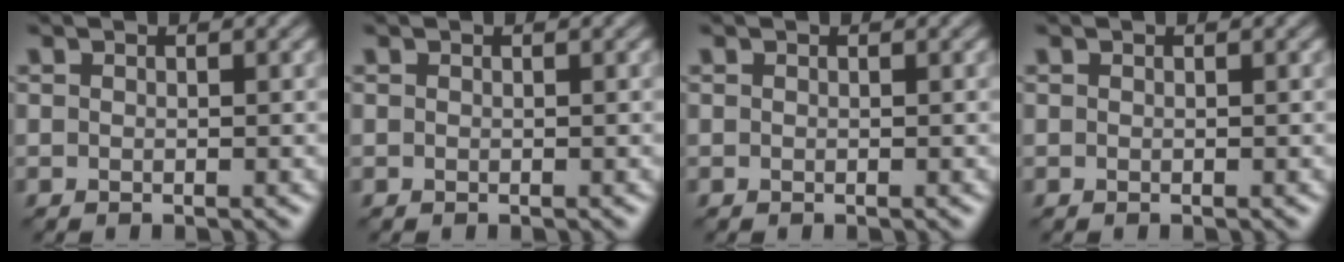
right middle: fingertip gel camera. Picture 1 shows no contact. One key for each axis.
{"total": 0.0}
{"total": 0.0}
{"total": 0.0}